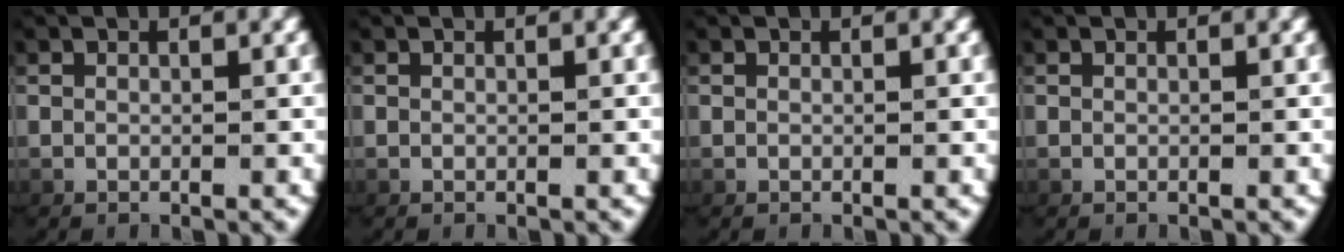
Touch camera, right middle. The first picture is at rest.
{"total": 0.0}
{"total": 0.0}
{"total": 0.0}